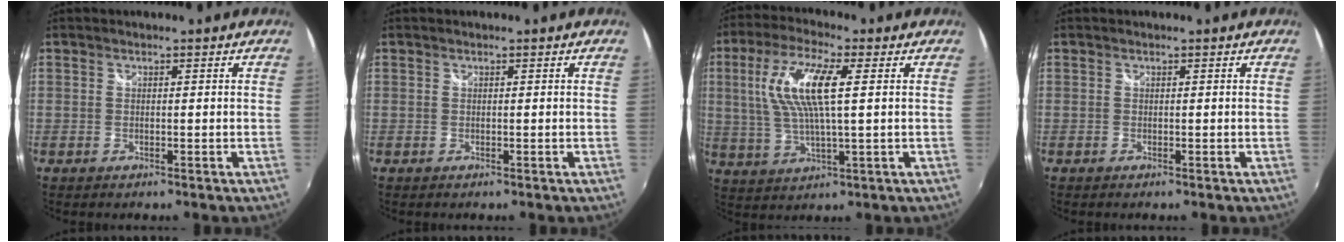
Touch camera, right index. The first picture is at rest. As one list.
[{"total": 0.0}, {"total": 12.1, "force": [2.6, 3.0, 11.5], "torque": [-0.228, 0.009, 0.051]}, {"total": 0.0}]